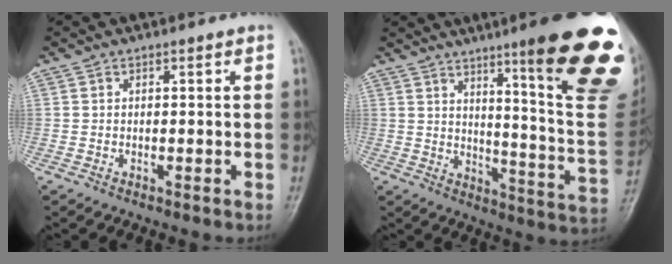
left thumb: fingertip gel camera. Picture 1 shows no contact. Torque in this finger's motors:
{"motor_torque": [3.27, 1.74, 1.62, -1.15, 0.38]}